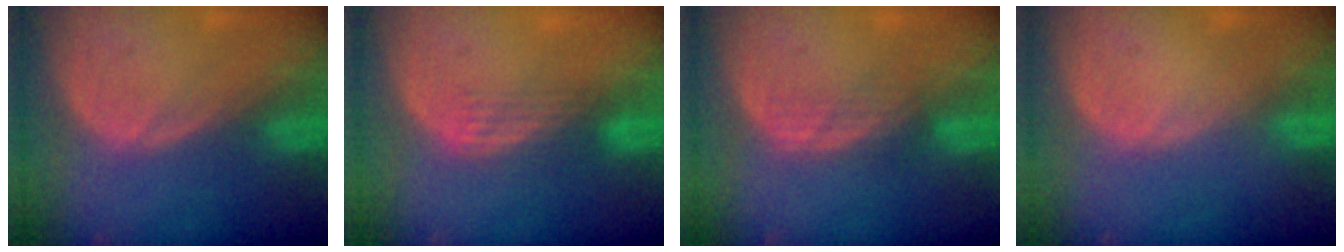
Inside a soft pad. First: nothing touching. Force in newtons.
{"total": 3.2, "press": 2.6, "slide": 1.8}
{"total": 2.8, "press": 2.5, "slide": 1.2}
{"total": 0.0}